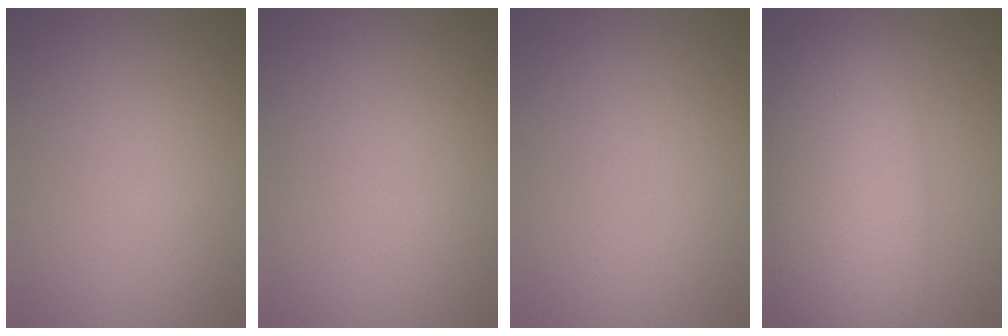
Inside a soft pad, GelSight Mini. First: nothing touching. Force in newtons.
{"total": 0.0}
{"total": 0.0}
{"total": 11.4, "press": 11.4, "slide": 0.2}